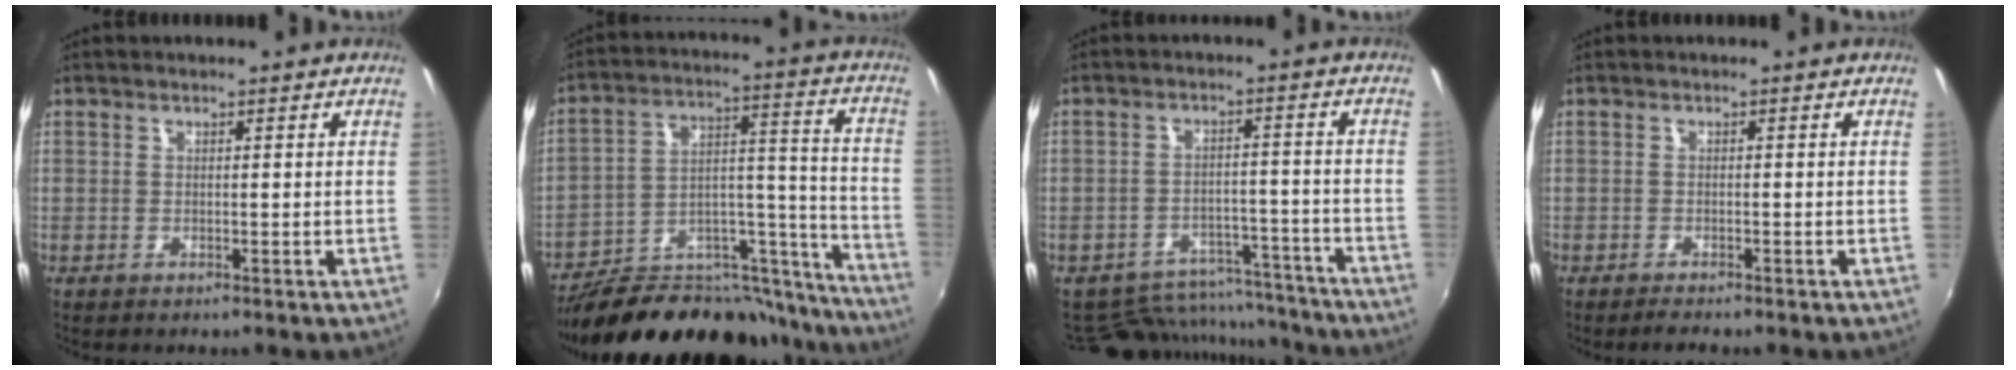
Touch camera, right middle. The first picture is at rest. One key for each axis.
{"total": 29.9, "fx": -25.3, "fy": 9.9, "fz": 12.6, "tx": -0.169, "ty": 0.047, "tz": -0.357}
{"total": 12.9, "fx": -11.2, "fy": 5.5, "fz": 3.0, "tx": -0.065, "ty": 0.026, "tz": -0.135}
{"total": 1.6, "fx": -1.5, "fy": 0.2, "fz": 0.6, "tx": -0.015, "ty": -0.009, "tz": -0.028}